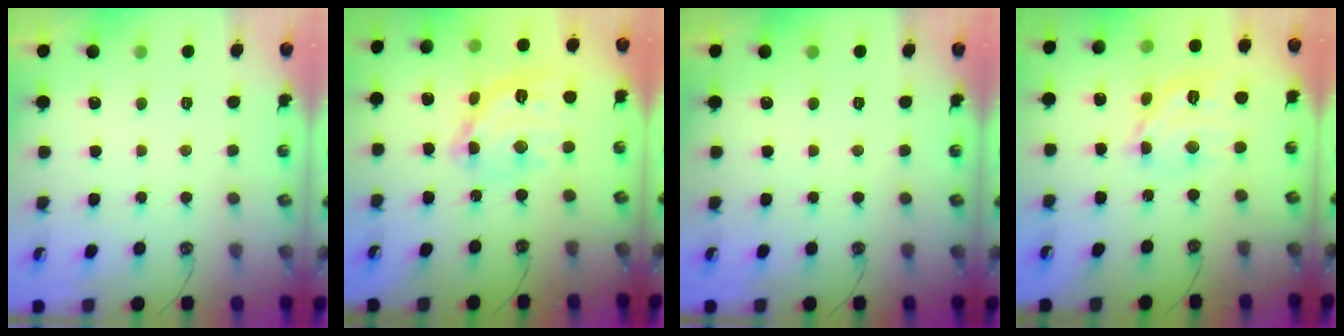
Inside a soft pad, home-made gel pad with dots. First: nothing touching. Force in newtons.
{"total": 15.1, "press": 15.0, "slide": 1.0}
{"total": 0.0}
{"total": 12.7, "press": 12.7, "slide": 1.0}